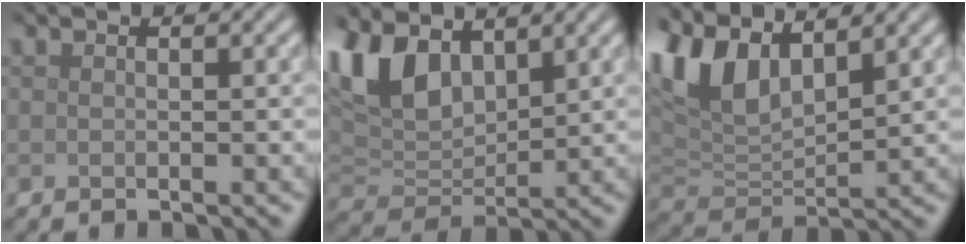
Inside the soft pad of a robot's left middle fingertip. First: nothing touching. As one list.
[{"total": 7.4, "force": [3.7, 4.1, 4.9], "torque": [-0.115, 0.004, 0.067]}, {"total": 8.3, "force": [4.4, 3.9, 5.8], "torque": [-0.133, 0.011, 0.080]}]